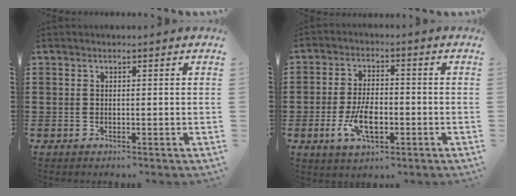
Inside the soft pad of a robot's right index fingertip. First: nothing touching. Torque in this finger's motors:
{"motor_torque": [1.27, 0.86, 0.26, 0.19]}